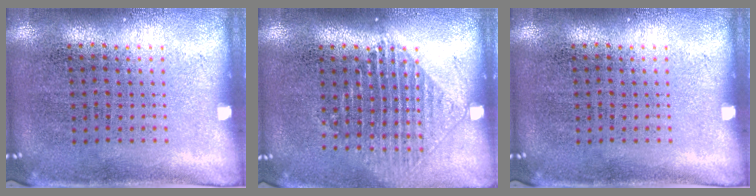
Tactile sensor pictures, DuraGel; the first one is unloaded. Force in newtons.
{"total": 1.3, "press": 1.3, "slide": 0.5}
{"total": 0.0}